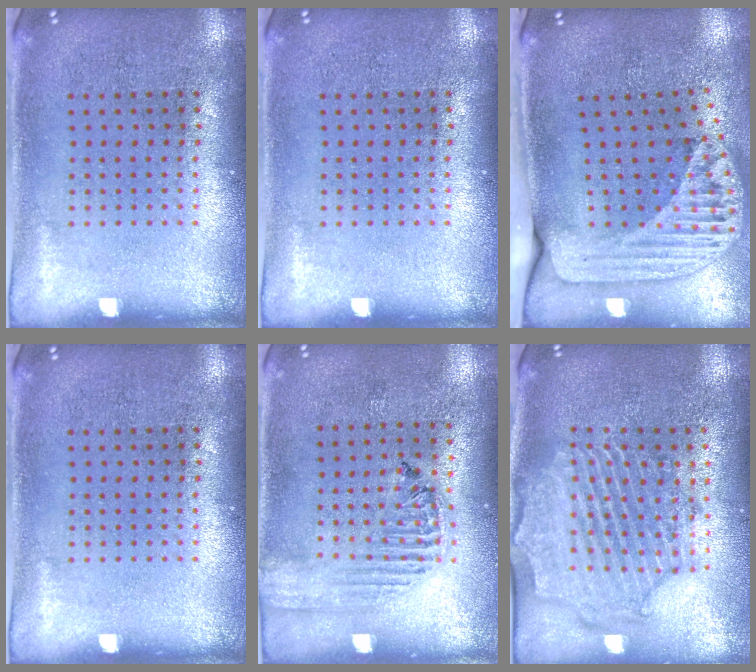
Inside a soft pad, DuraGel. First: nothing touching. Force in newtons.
{"total": 0.0}
{"total": 2.5, "press": 1.8, "slide": 1.7}
{"total": 0.0}
{"total": 1.6, "press": 1.6, "slide": 0.4}
{"total": 2.4, "press": 2.2, "slide": 0.8}